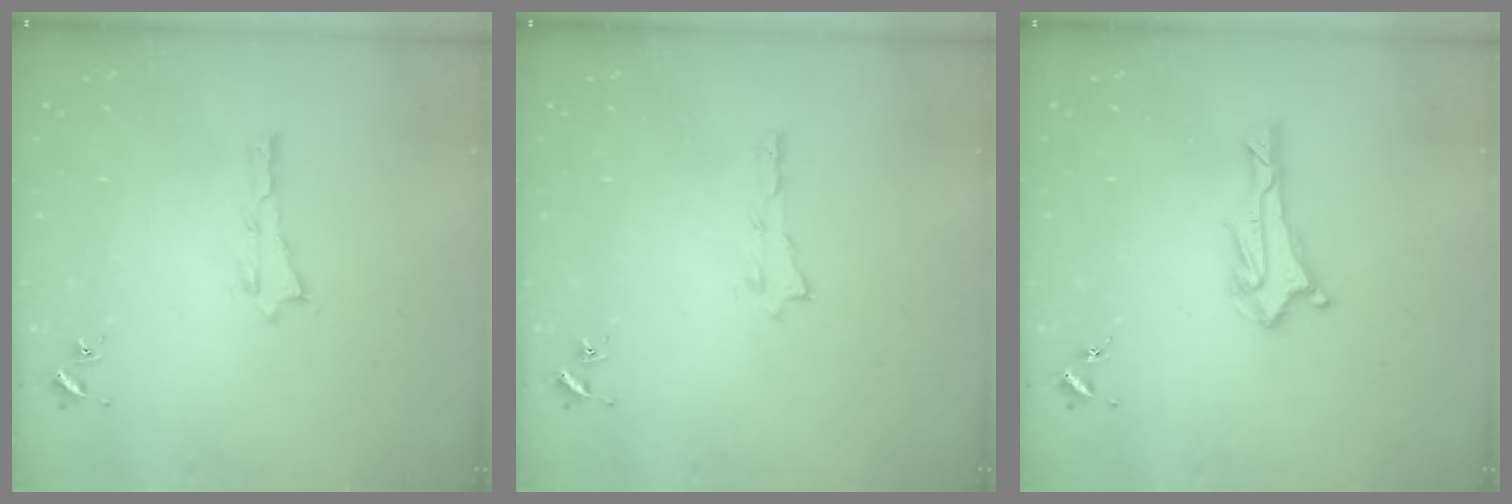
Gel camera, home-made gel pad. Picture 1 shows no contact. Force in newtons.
{"total": 0.0}
{"total": 2.9, "press": 2.8, "slide": 0.7}